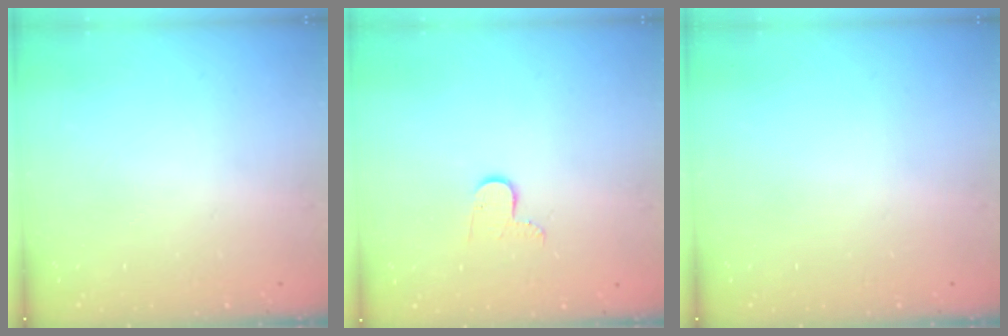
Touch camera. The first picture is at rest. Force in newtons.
{"total": 5.6, "press": 5.6, "slide": 0.4}
{"total": 0.0}